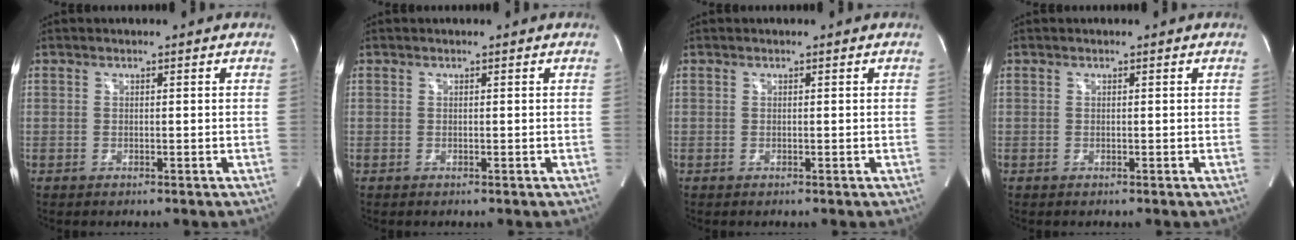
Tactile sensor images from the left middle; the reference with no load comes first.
{"total": 0.0}
{"total": 0.0}
{"total": 0.0}